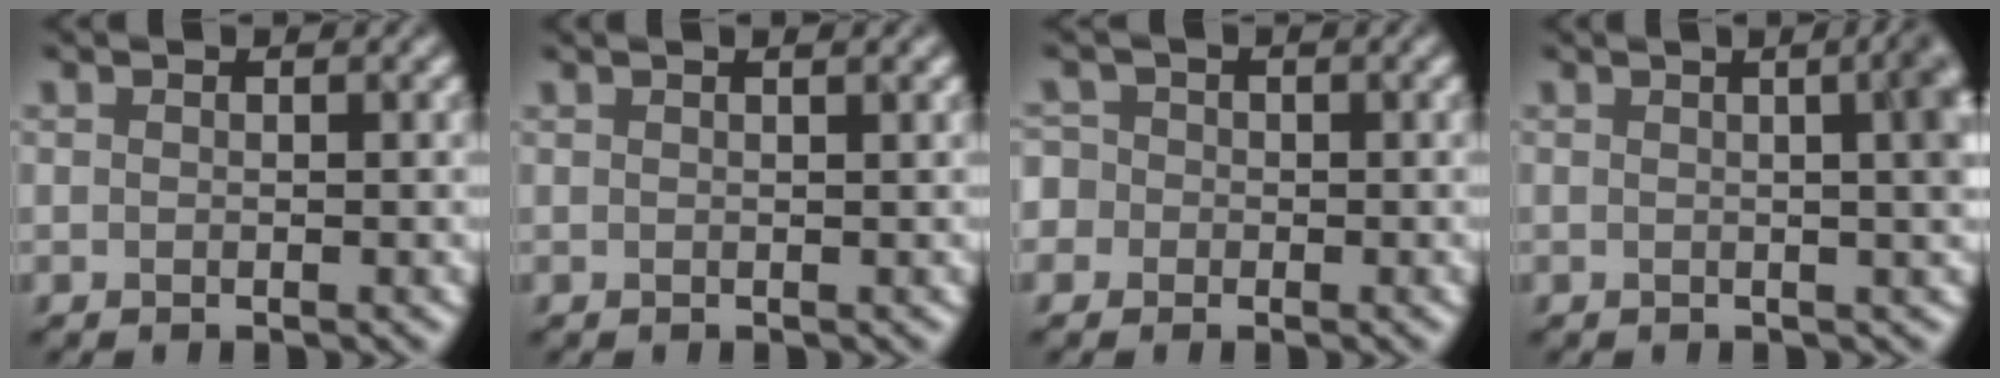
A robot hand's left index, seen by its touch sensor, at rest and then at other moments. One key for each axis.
{"total": 1.9, "fx": 1.2, "fy": 0.7, "fz": 1.3, "tx": -0.010, "ty": 0.004, "tz": -0.001}
{"total": 3.3, "fx": -0.3, "fy": 3.1, "fz": 1.0, "tx": -0.001, "ty": 0.025, "tz": -0.042}
{"total": 7.8, "fx": 1.1, "fy": 3.5, "fz": 6.9, "tx": -0.014, "ty": 0.042, "tz": -0.006}